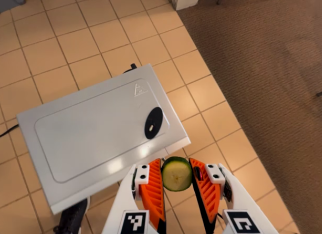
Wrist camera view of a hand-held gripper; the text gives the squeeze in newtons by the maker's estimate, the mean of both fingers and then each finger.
{"total": 8.1, "left": 7.8, "right": 8.4}